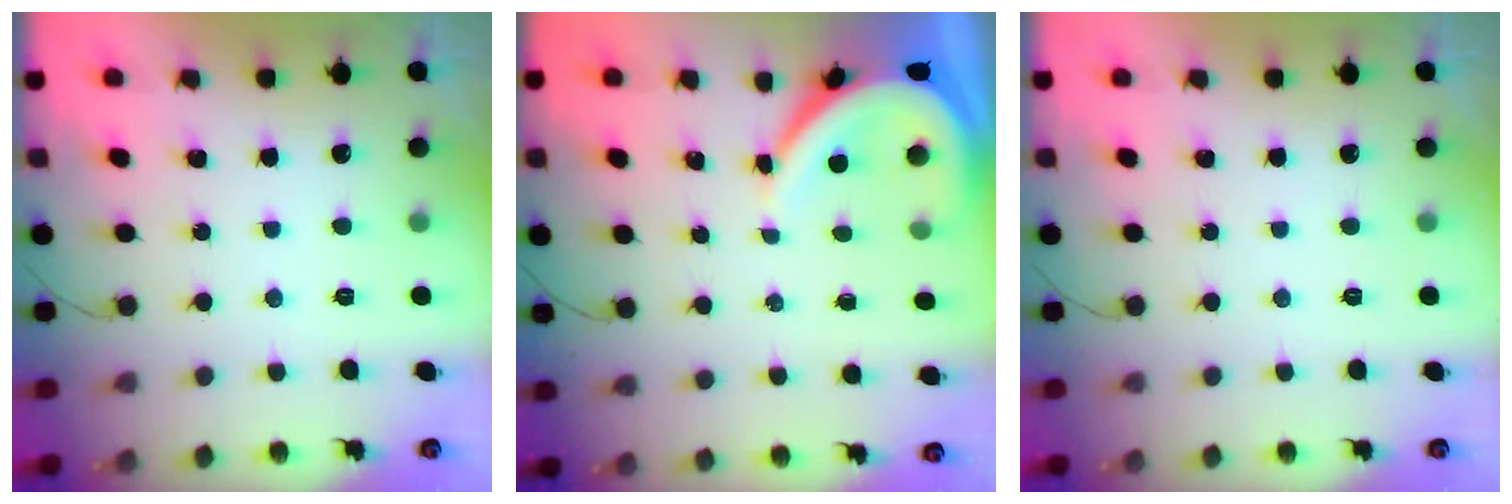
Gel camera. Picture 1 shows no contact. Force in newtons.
{"total": 8.3, "press": 8.2, "slide": 1.0}
{"total": 0.0}